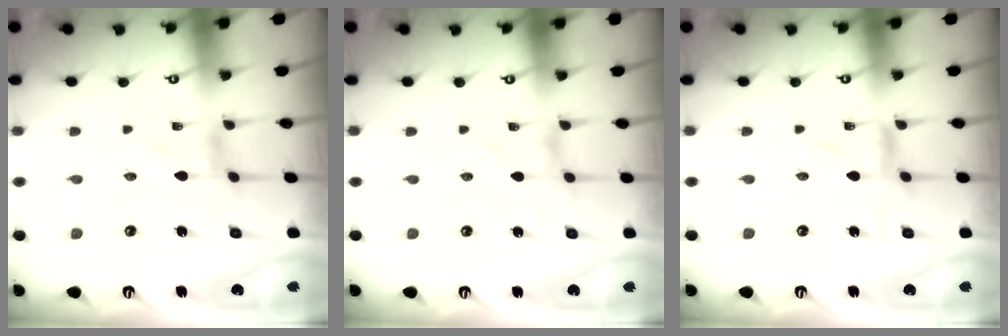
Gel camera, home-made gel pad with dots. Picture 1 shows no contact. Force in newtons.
{"total": 0.0}
{"total": 2.0, "press": 1.9, "slide": 0.4}